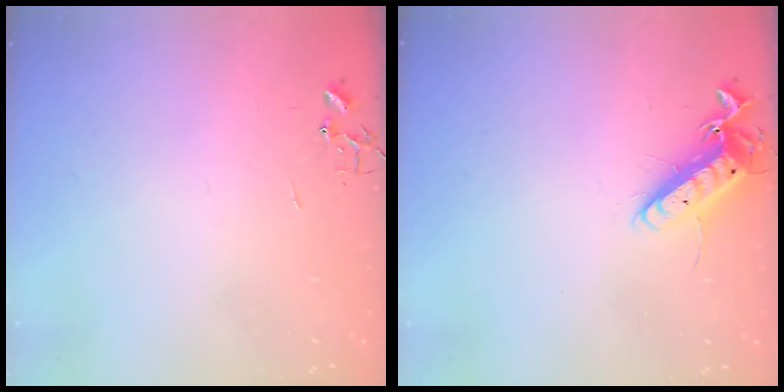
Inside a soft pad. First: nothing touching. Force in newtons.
{"total": 12.5, "press": 12.5, "slide": 1.1}